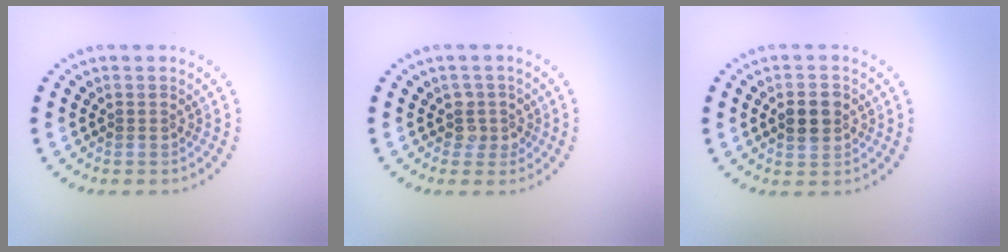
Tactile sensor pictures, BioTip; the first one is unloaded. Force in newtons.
{"total": 1.7, "press": 1.4, "slide": 1.1}
{"total": 2.9, "press": 2.9, "slide": 0.0}